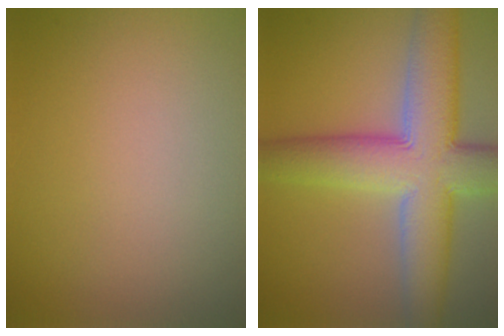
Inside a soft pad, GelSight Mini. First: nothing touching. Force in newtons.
{"total": 10.4, "press": 10.4, "slide": 0.6}